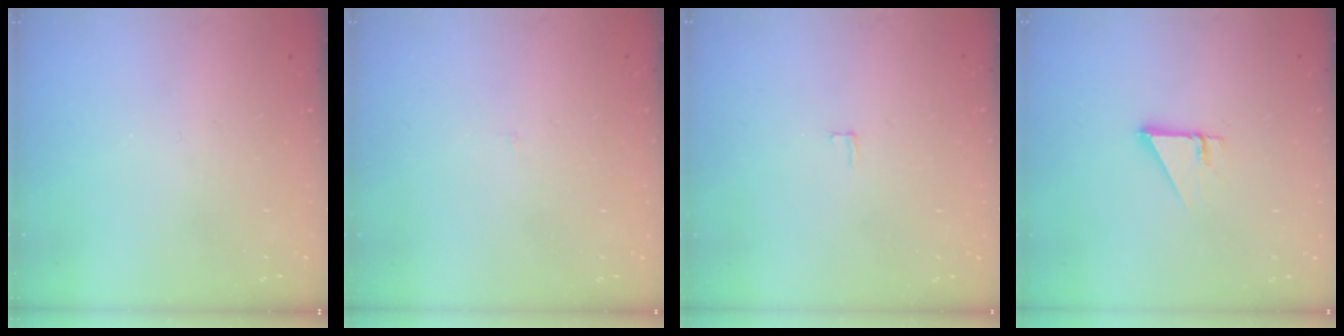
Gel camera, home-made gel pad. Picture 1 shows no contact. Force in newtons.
{"total": 2.0, "press": 2.0, "slide": 0.1}
{"total": 2.0, "press": 2.0, "slide": 0.2}
{"total": 2.7, "press": 2.7, "slide": 0.2}